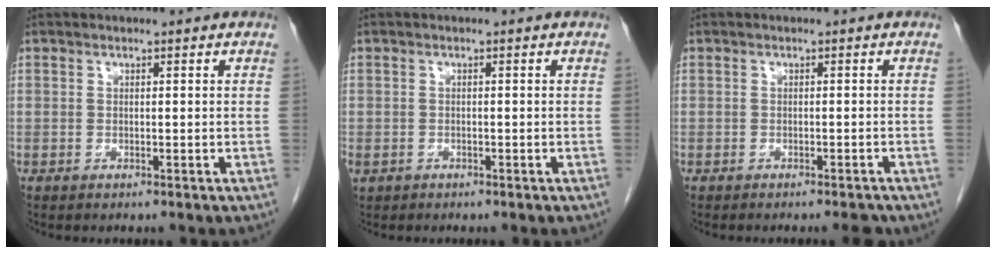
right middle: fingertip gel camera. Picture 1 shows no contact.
{"total": 1.5, "force": [-1.0, 1.1, 0.5], "torque": [-0.014, -0.002, -0.016]}
{"total": 2.1, "force": [-1.9, -0.1, 0.7], "torque": [-0.003, -0.004, -0.024]}